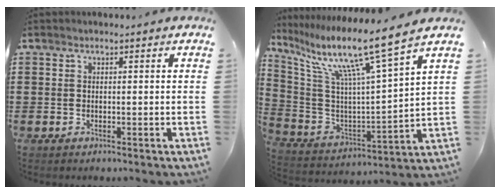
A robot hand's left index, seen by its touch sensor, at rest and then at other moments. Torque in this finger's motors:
{"motor_torque": [2.14, 0.00, 0.42, 0.21]}